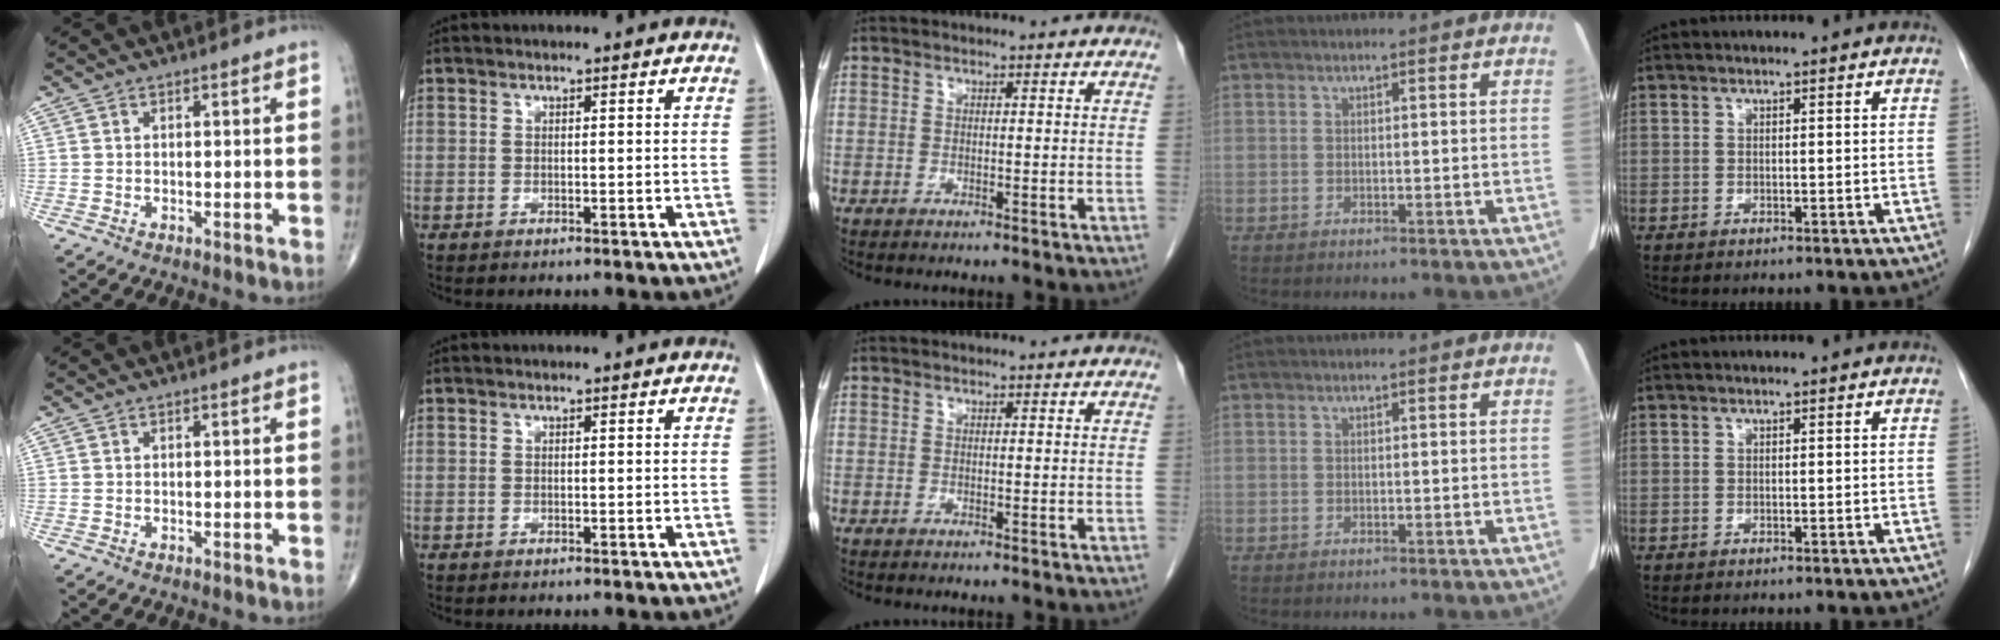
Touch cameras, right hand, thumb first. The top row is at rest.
{}